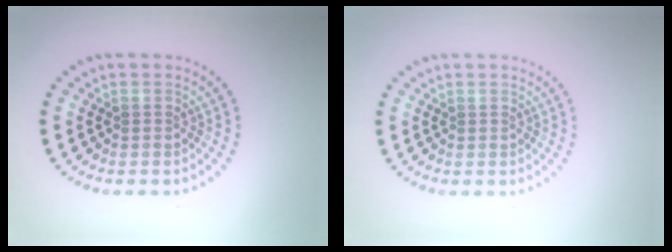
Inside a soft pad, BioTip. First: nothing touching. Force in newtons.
{"total": 0.0}